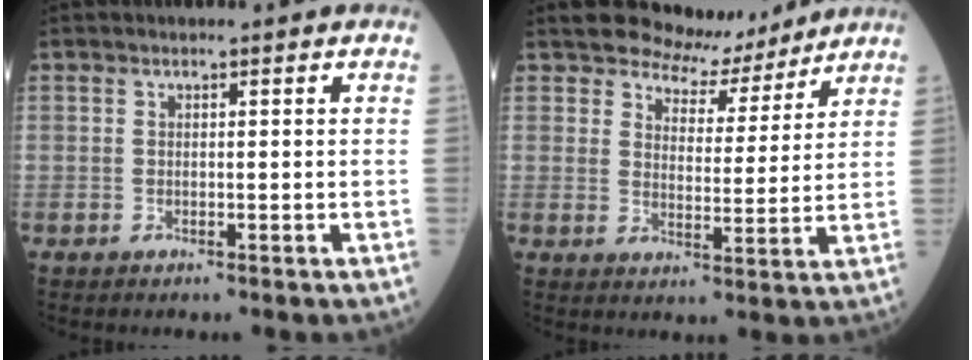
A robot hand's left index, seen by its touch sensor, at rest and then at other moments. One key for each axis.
{"total": 7.0, "fx": 6.6, "fy": 2.4, "fz": 0.3, "tx": -0.012, "ty": -0.004, "tz": 0.098}